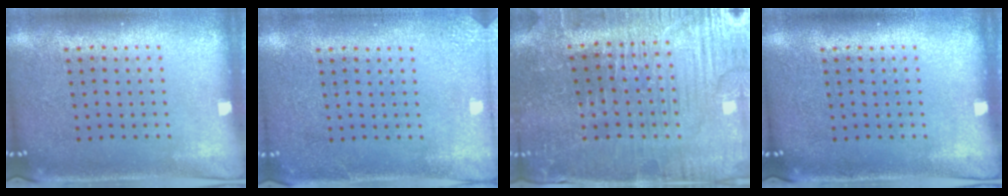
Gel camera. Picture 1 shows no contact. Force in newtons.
{"total": 2.0, "press": 2.0, "slide": 0.3}
{"total": 3.6, "press": 3.6, "slide": 0.4}
{"total": 0.0}